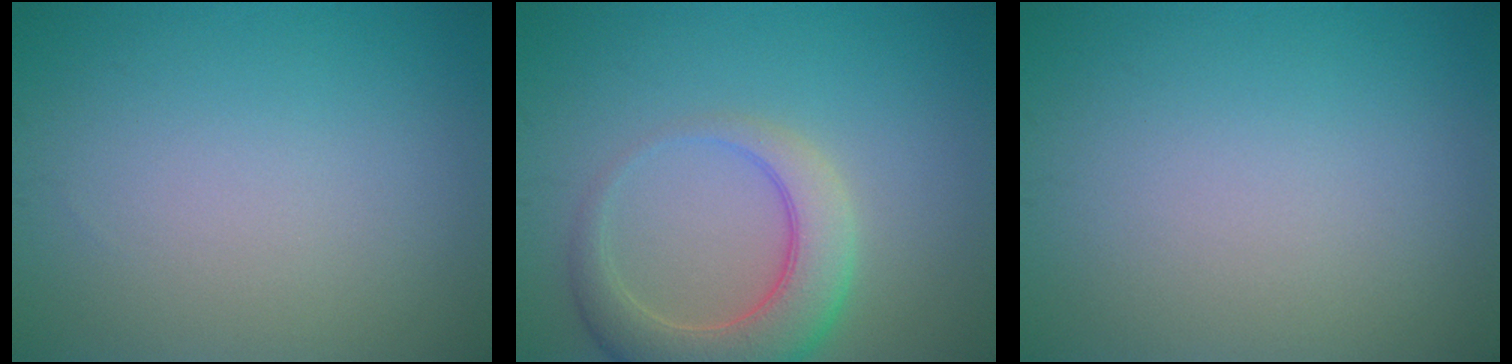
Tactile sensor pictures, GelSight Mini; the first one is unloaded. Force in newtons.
{"total": 5.5, "press": 5.5, "slide": 0.5}
{"total": 0.0}